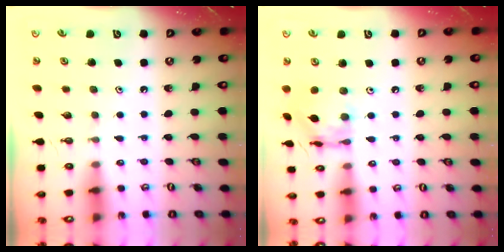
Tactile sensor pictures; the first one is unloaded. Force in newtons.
{"total": 10.9, "press": 10.8, "slide": 0.9}